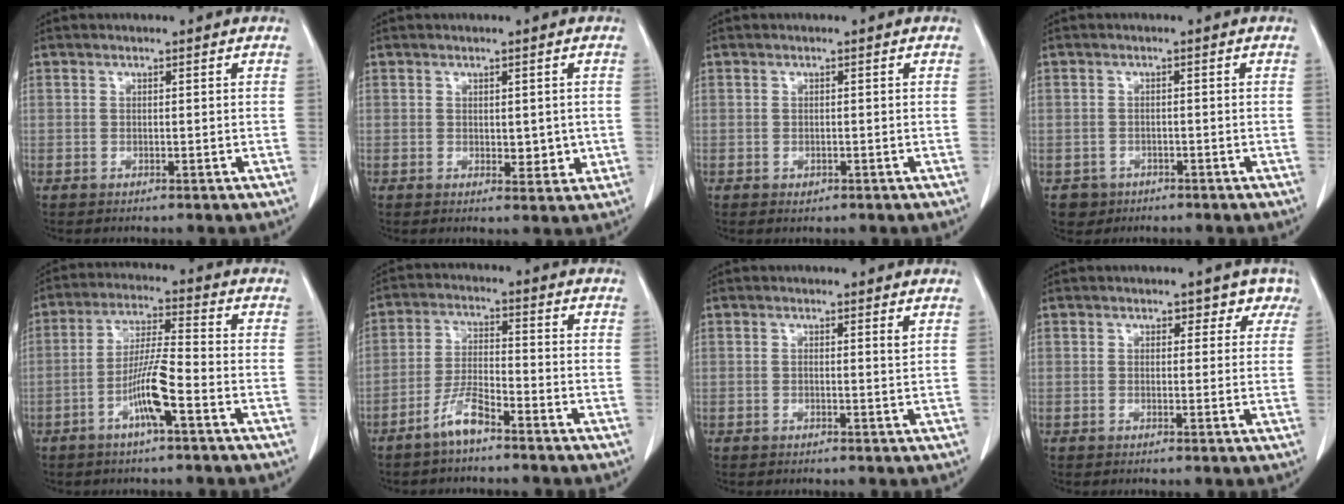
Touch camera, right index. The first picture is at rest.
{"total": 3.2, "force": [0.0, 1.8, 2.6], "torque": [-0.026, -0.005, 0.006]}
{"total": 0.7, "force": [-0.3, 0.5, 0.4], "torque": [-0.009, -0.001, 0.001]}
{"total": 2.6, "force": [-1.3, 2.2, -0.1], "torque": [-0.003, 0.008, -0.017]}
{"total": 8.0, "force": [-3.5, 0.3, 7.2], "torque": [-0.143, 0.002, -0.067]}
{"total": 5.3, "force": [-4.0, 0.7, 3.4], "torque": [-0.079, -0.003, -0.079]}
{"total": 0.8, "force": [0.3, -0.2, 0.7], "torque": [-0.013, -0.001, 0.004]}
{"total": 3.1, "force": [2.0, 2.2, 0.8], "torque": [0.015, -0.002, 0.009]}